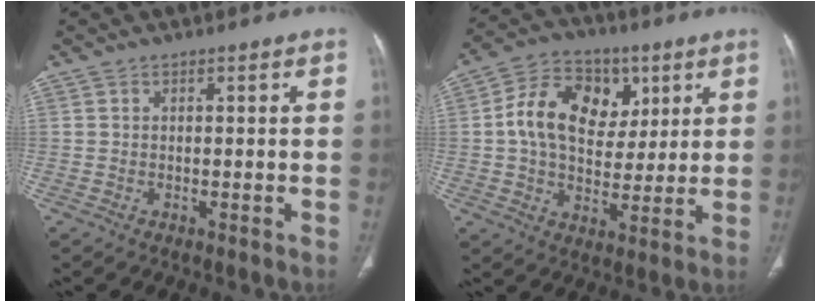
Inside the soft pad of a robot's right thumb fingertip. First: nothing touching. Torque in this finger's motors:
{"motor_torque": [0.26, 0.27, 0.51, -0.32, 0.20]}